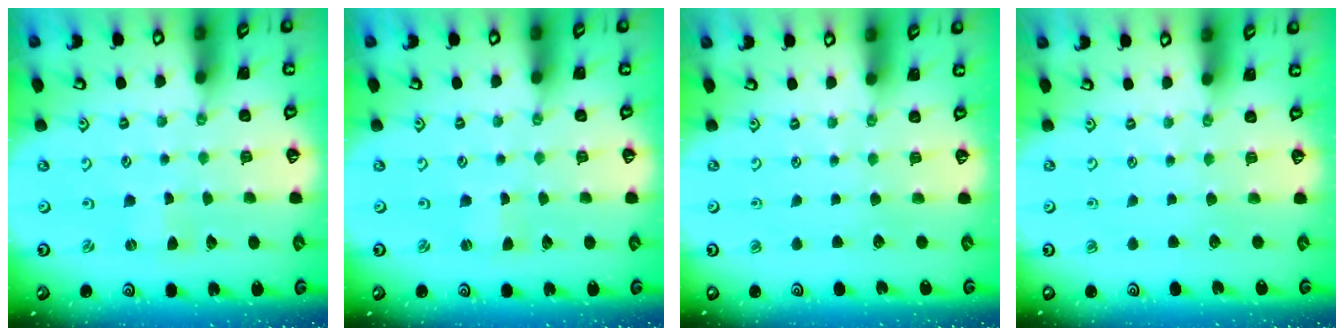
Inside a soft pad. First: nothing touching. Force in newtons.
{"total": 0.0}
{"total": 0.0}
{"total": 0.0}